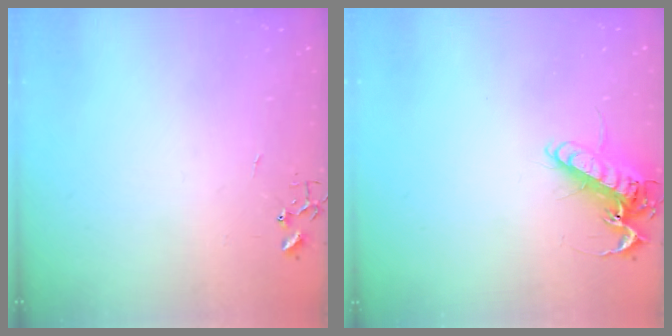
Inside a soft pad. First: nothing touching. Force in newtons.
{"total": 13.7, "press": 13.5, "slide": 2.3}